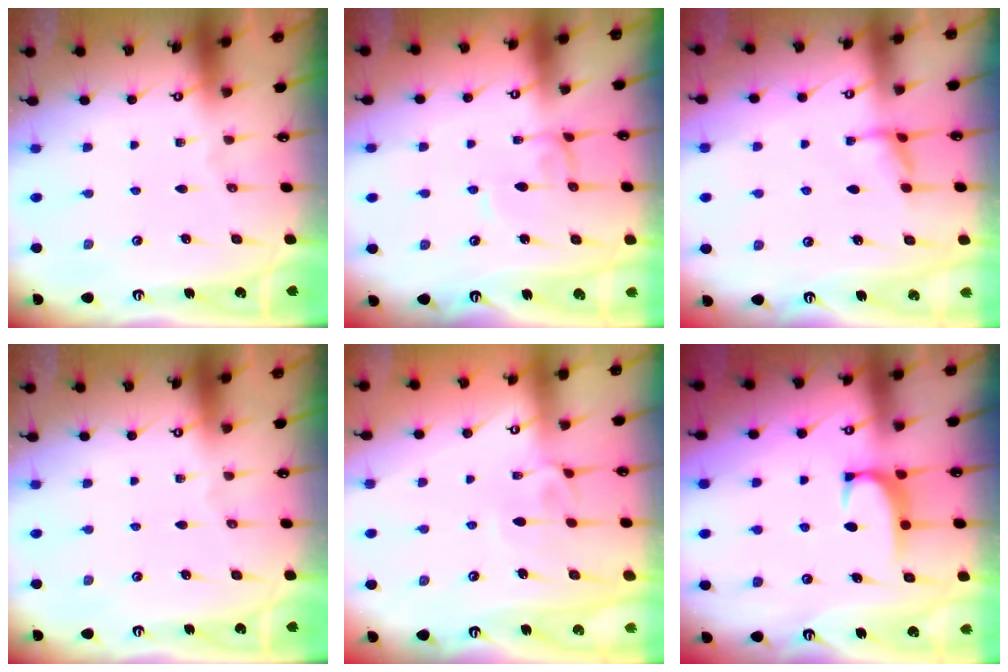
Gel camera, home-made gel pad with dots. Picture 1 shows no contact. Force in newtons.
{"total": 1.0, "press": 1.0, "slide": 0.3}
{"total": 1.8, "press": 1.7, "slide": 0.5}
{"total": 0.0}
{"total": 2.7, "press": 2.6, "slide": 0.7}
{"total": 1.4, "press": 1.4, "slide": 0.3}